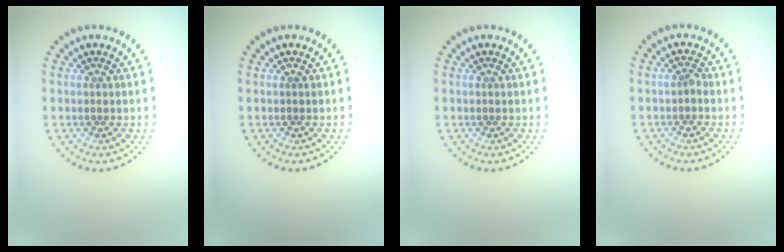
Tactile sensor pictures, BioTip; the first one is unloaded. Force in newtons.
{"total": 0.0}
{"total": 0.0}
{"total": 0.6, "press": 0.5, "slide": 0.3}